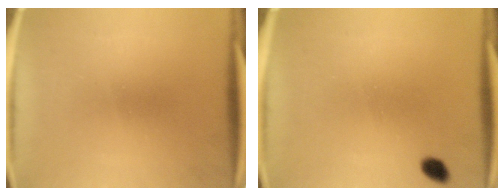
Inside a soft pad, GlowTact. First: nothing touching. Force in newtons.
{"total": 2.0}